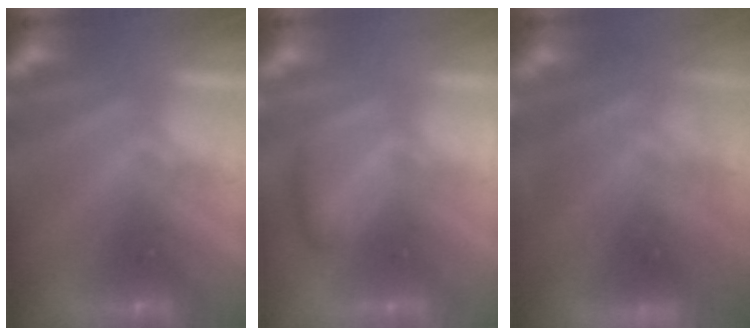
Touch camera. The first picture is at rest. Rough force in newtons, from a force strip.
{"total": 2.4}
{"total": 9.0}